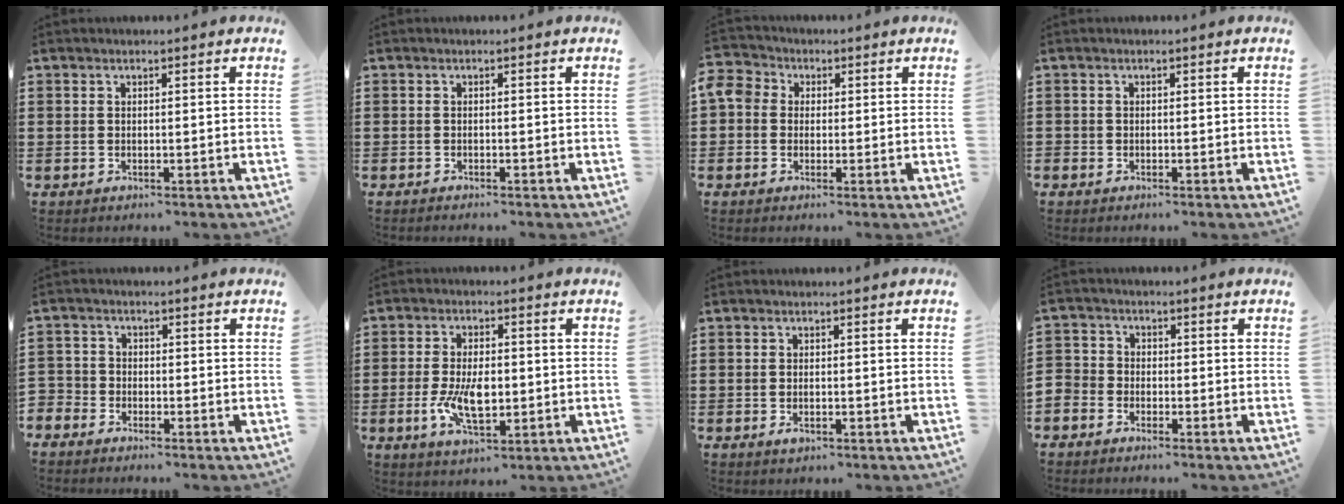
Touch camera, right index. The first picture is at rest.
{"total": 0.6, "force": [-0.6, -0.1, 0.0], "torque": [-0.001, -0.003, -0.013]}
{"total": 3.8, "force": [-0.1, 3.5, 1.4], "torque": [-0.046, 0.010, -0.008]}
{"total": 0.7, "force": [-0.5, 0.5, 0.0], "torque": [-0.001, 0.002, -0.012]}
{"total": 2.5, "force": [-2.2, 1.1, -0.3], "torque": [-0.005, 0.001, -0.050]}
{"total": 7.7, "force": [-1.2, 3.7, 6.6], "torque": [-0.134, -0.005, -0.025]}
{"total": 1.2, "force": [-0.4, 0.5, 1.0], "torque": [-0.028, -0.006, -0.010]}
{"total": 2.8, "force": [-2.3, 1.6, -0.1], "torque": [-0.018, 0.000, -0.054]}